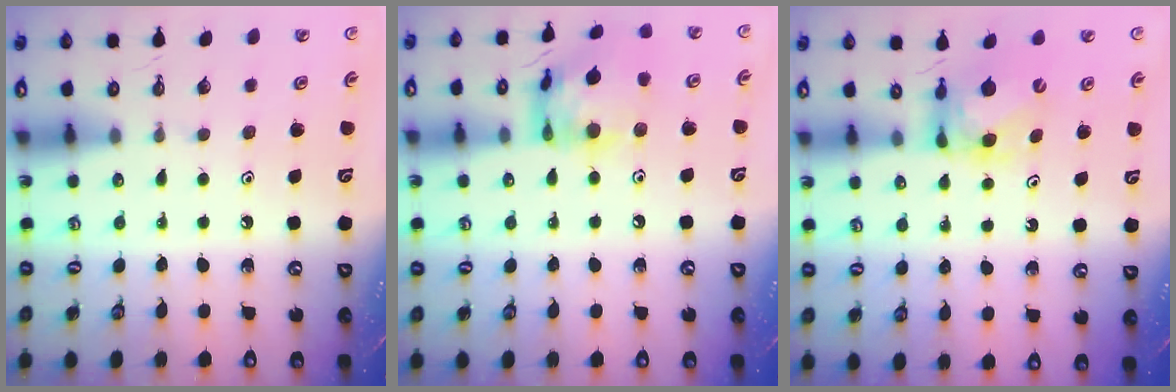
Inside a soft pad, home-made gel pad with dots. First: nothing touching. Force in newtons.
{"total": 15.2, "press": 15.2, "slide": 1.3}
{"total": 6.3, "press": 6.3, "slide": 0.4}